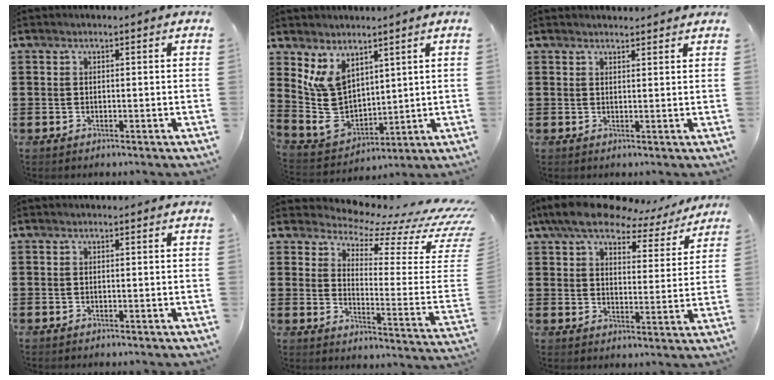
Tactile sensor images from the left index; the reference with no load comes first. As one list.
[{"total": 8.6, "force": [4.6, 5.9, 4.3], "torque": [-0.126, -0.015, 0.092]}, {"total": 1.4, "force": [1.3, 0.2, 0.1], "torque": [-0.004, 0.001, 0.027]}, {"total": 0.0}, {"total": 4.9, "force": [4.3, 0.3, 2.5], "torque": [-0.058, -0.059, 0.064]}, {"total": 8.6, "force": [7.1, 2.9, 3.7], "torque": [-0.088, -0.032, 0.122]}]